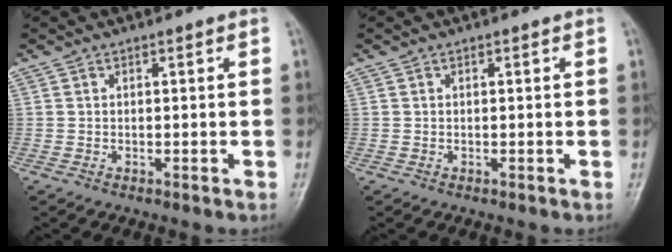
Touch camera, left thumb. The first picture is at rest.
{"total": 0.0}